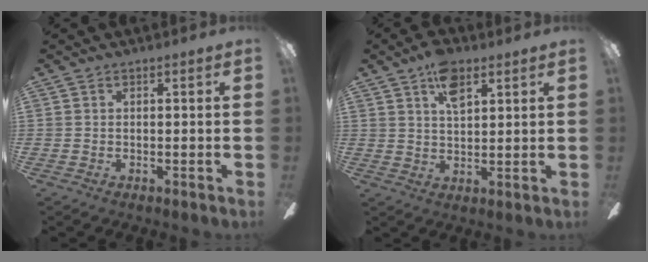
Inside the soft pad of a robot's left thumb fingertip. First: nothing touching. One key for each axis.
{"total": 8.1, "fx": 4.3, "fy": 4.2, "fz": 5.3, "tx": -0.081, "ty": -0.006, "tz": 0.074}